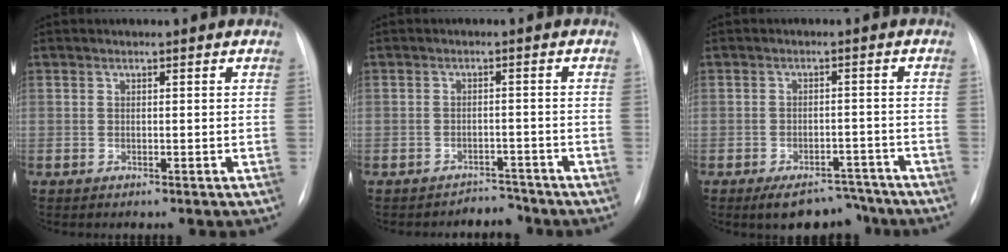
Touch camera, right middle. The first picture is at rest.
{"total": 2.7, "force": [-2.4, 0.8, -1.0], "torque": [0.019, 0.007, -0.033]}
{"total": 7.2, "force": [-6.0, 3.1, 2.3], "torque": [-0.018, 0.007, -0.087]}